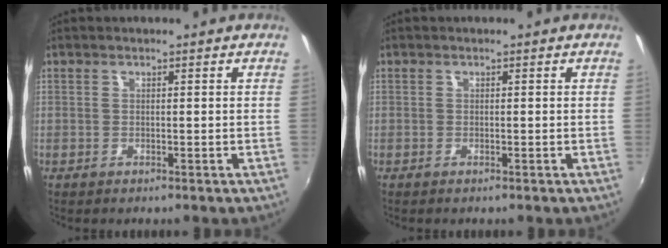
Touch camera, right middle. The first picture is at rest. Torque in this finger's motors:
{"motor_torque": [-0.23, -0.02, 0.03, -0.01]}